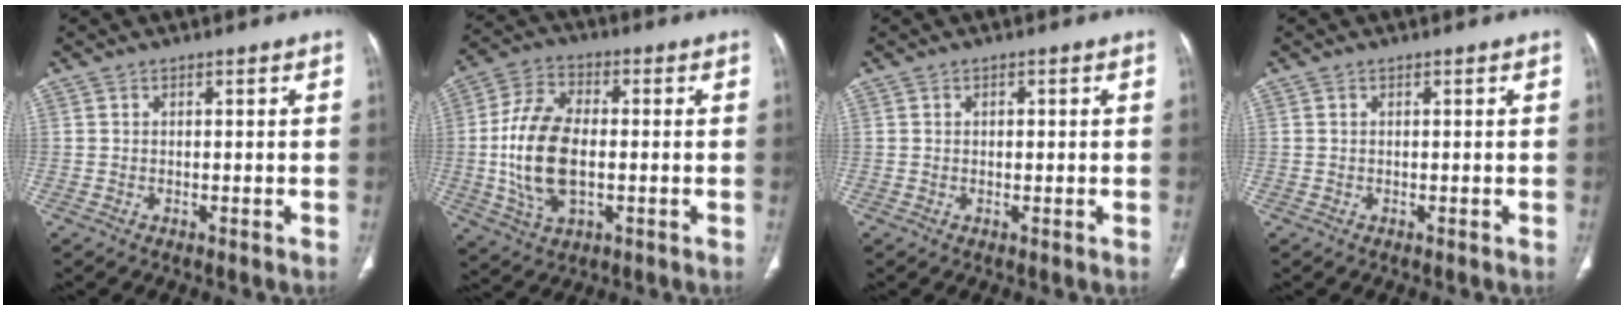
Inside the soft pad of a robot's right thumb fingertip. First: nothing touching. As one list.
[{"total": 14.9, "force": [-1.1, 8.4, 12.2], "torque": [-0.245, 0.009, -0.018]}, {"total": 0.5, "force": [0.1, 0.4, 0.4], "torque": [-0.006, 0.001, 0.001]}, {"total": 0.0}]